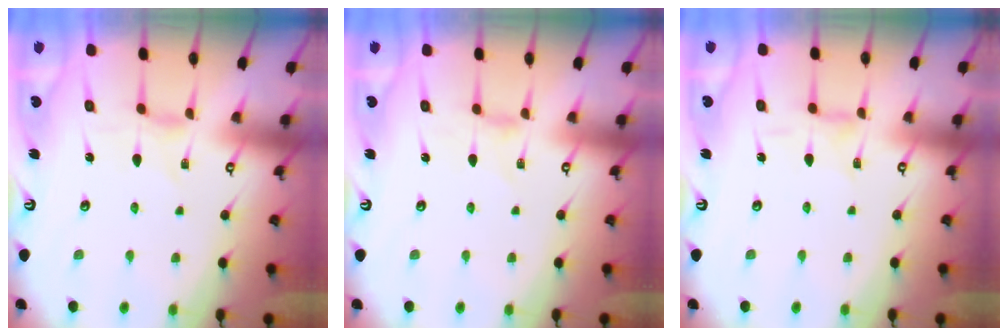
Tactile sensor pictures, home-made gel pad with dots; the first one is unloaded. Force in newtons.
{"total": 0.0}
{"total": 1.4, "press": 1.4, "slide": 0.3}